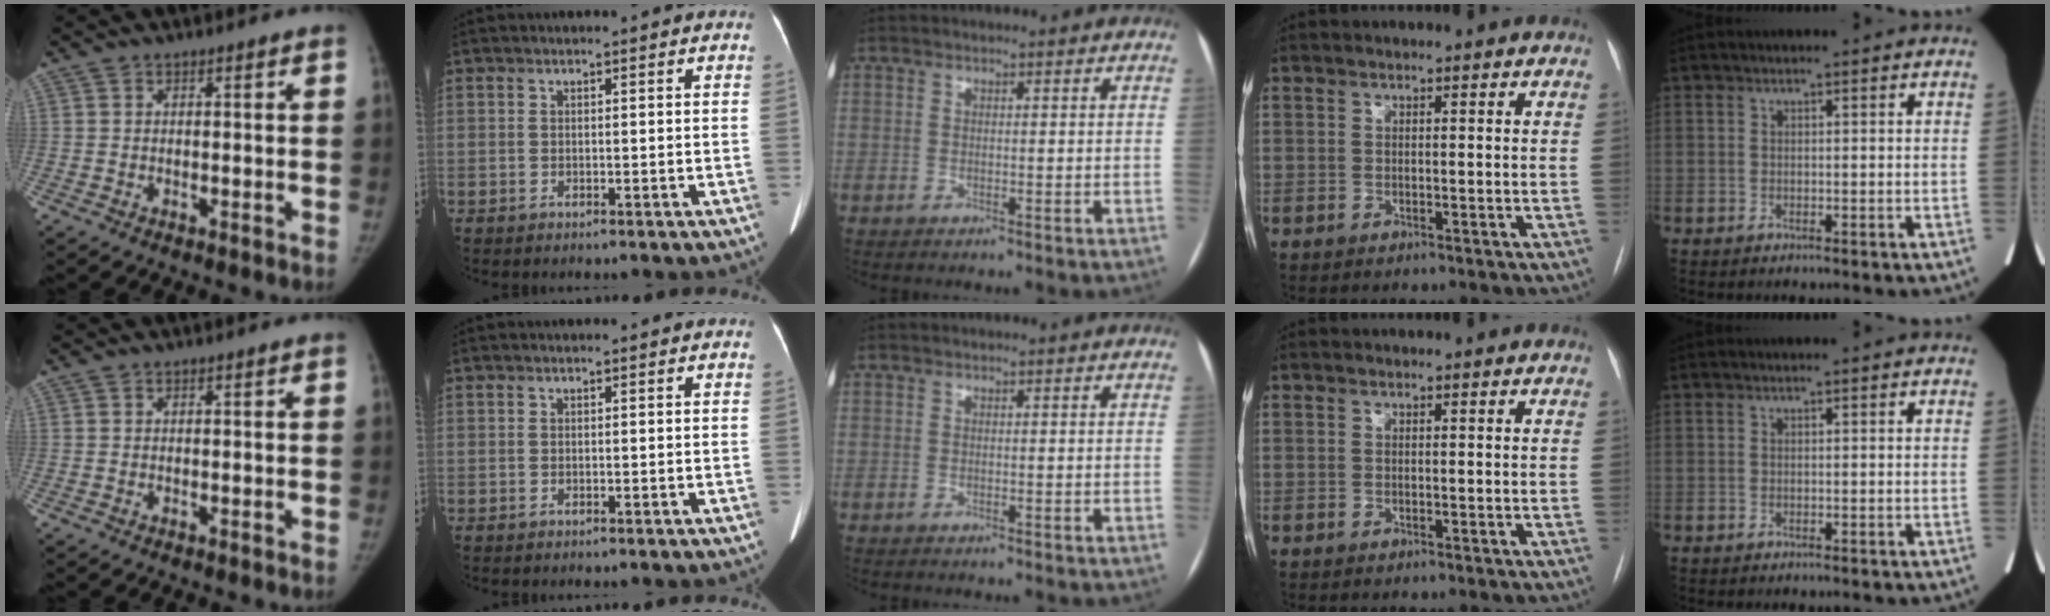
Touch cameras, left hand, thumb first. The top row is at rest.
{}